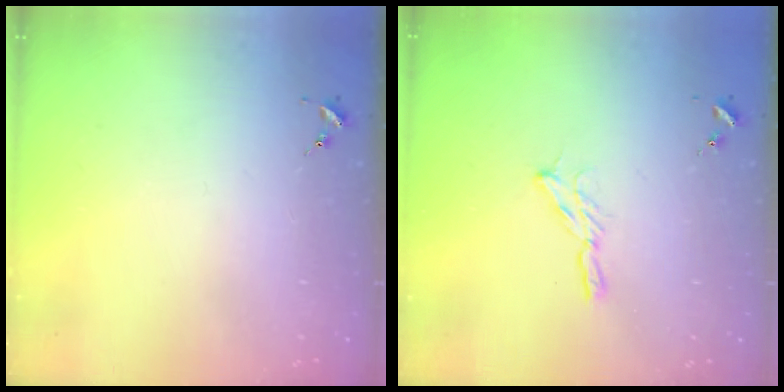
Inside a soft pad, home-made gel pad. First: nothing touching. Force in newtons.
{"total": 5.4, "press": 5.4, "slide": 0.4}